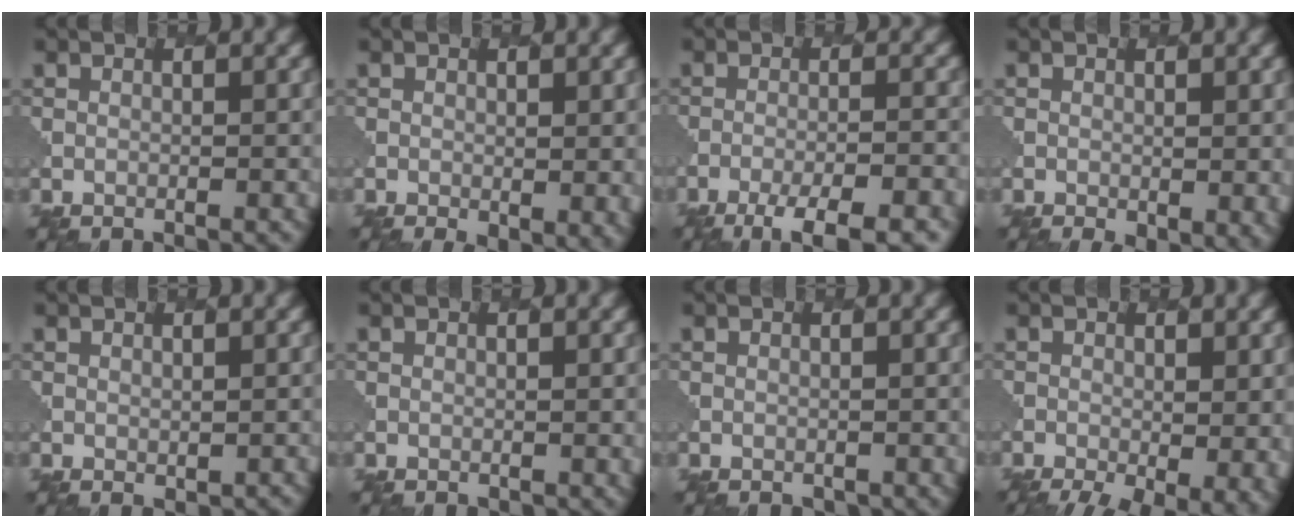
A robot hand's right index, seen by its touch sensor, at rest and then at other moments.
{"total": 3.5, "force": [-0.4, 1.6, 3.0], "torque": [-0.038, -0.013, -0.001]}
{"total": 6.6, "force": [-4.5, 1.4, 4.6], "torque": [-0.070, -0.007, -0.071]}
{"total": 4.0, "force": [-0.8, 2.0, 3.4], "torque": [-0.044, -0.013, -0.006]}
{"total": 0.9, "force": [0.8, 0.4, 0.1], "torque": [-0.001, -0.004, 0.015]}
{"total": 1.2, "force": [0.4, 0.9, 0.8], "torque": [-0.009, -0.005, 0.007]}
{"total": 1.3, "force": [0.0, 1.0, 0.7], "torque": [-0.010, -0.006, 0.005]}
{"total": 7.4, "force": [-2.7, 3.3, 6.1], "torque": [-0.077, -0.022, -0.028]}